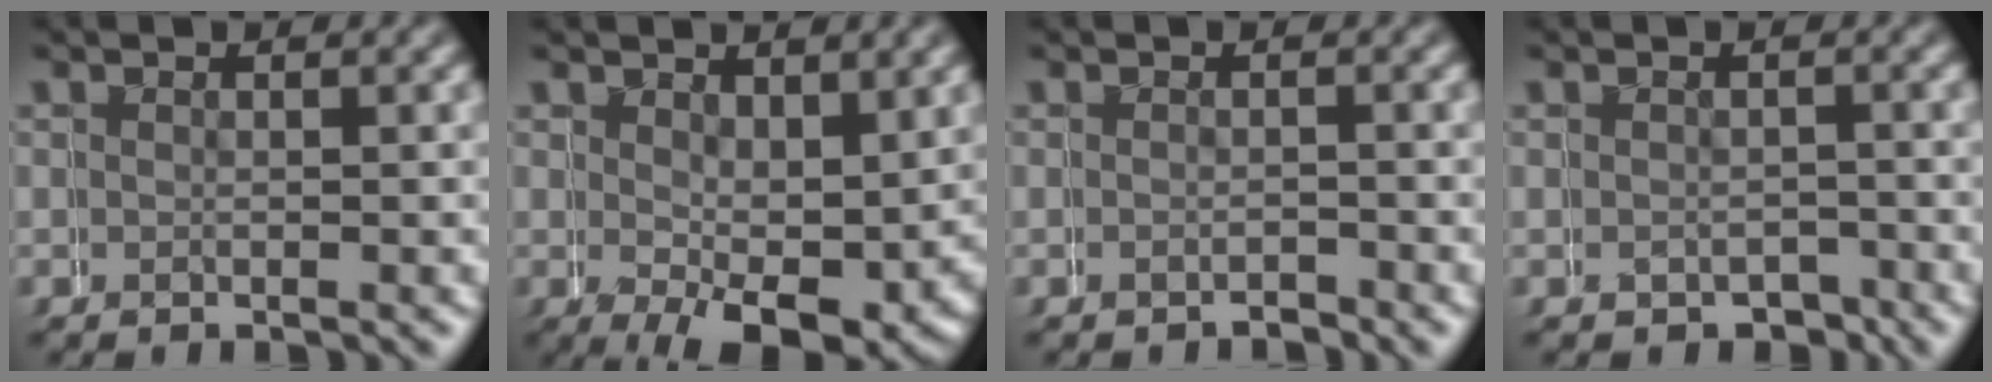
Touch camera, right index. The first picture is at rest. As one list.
[{"total": 5.2, "force": [-0.3, 2.4, 4.6], "torque": [-0.071, -0.024, 0.008]}, {"total": 1.4, "force": [-1.1, 0.2, -0.9], "torque": [0.017, 0.000, -0.020]}, {"total": 1.8, "force": [-1.2, 1.2, -0.6], "torque": [0.011, 0.001, -0.024]}]